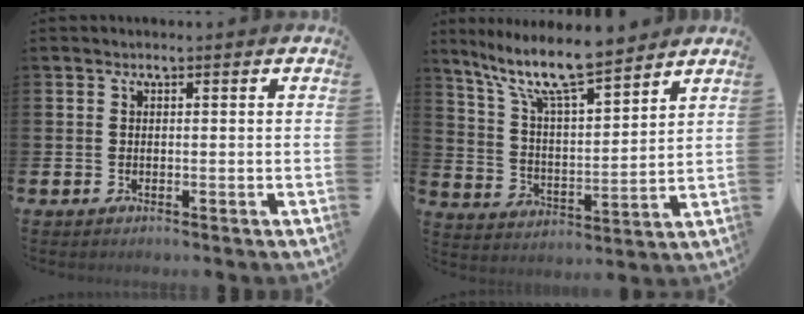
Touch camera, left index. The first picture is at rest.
{"total": 11.1, "force": [9.5, 1.9, 5.5], "torque": [-0.136, -0.047, 0.166]}